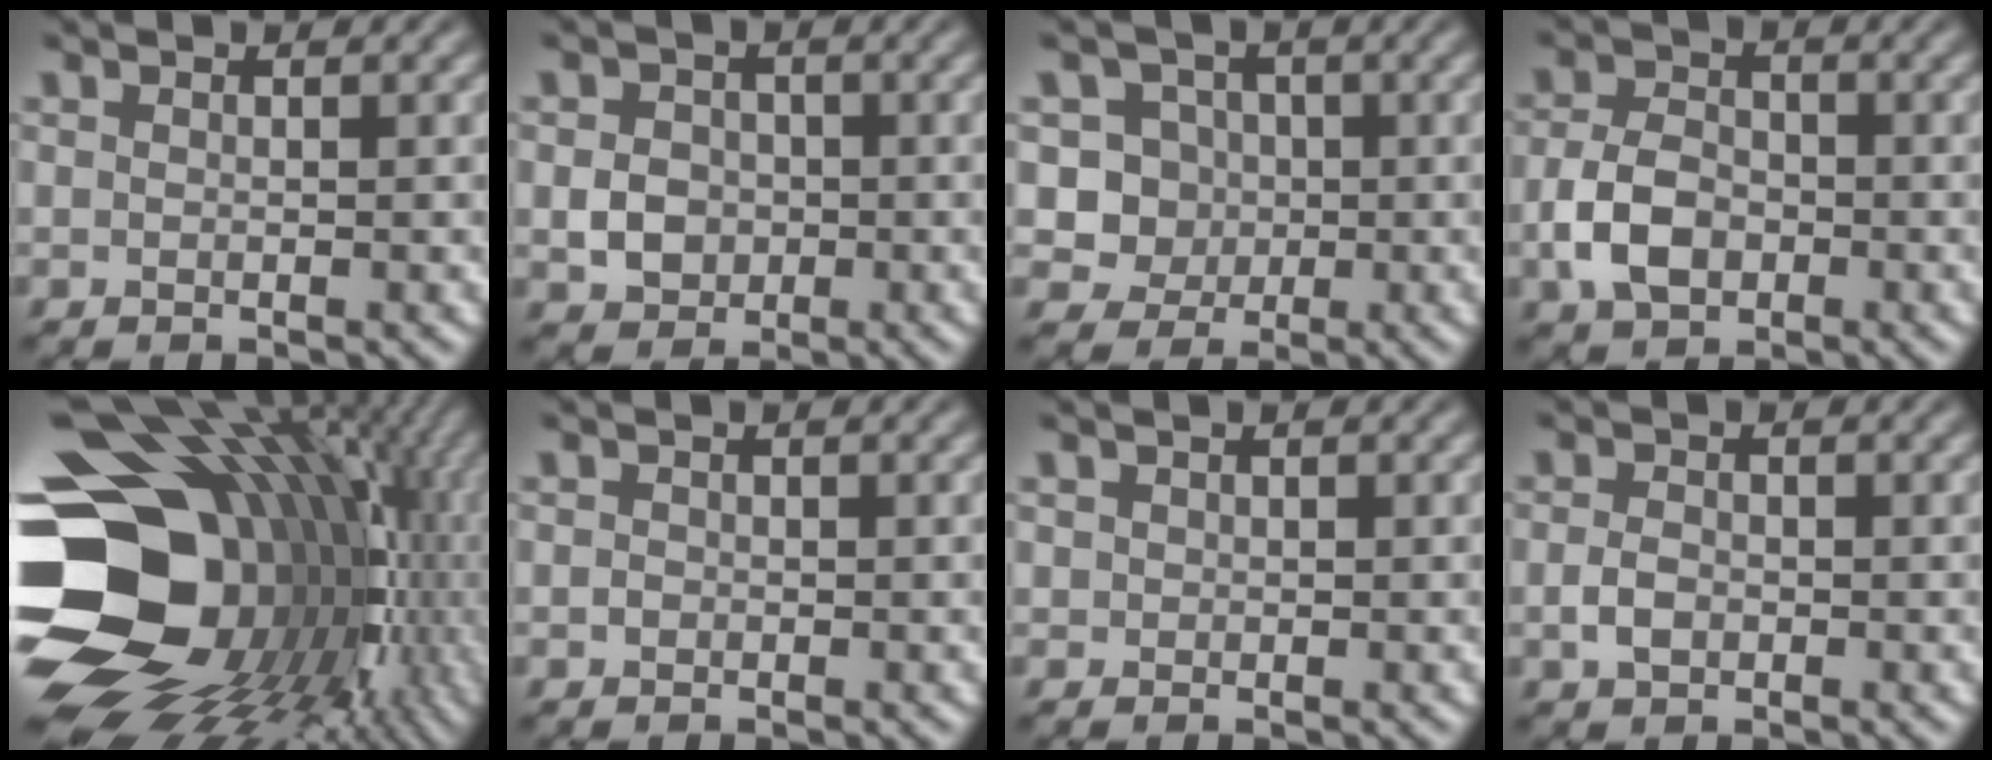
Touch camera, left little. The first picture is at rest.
{"total": 2.9, "force": [-0.4, 2.5, 1.4], "torque": [-0.022, -0.001, -0.012]}
{"total": 4.2, "force": [0.0, 4.0, 1.4], "torque": [-0.007, 0.006, -0.012]}
{"total": 4.5, "force": [-1.4, 3.1, 2.9], "torque": [-0.060, 0.001, -0.033]}
{"total": 19.7, "force": [-0.7, 15.7, 11.9], "torque": [-0.221, -0.004, 0.006]}
{"total": 0.5, "force": [-0.2, 0.5, 0.2], "torque": [-0.002, -0.002, -0.005]}
{"total": 0.6, "force": [0.2, 0.5, 0.1], "torque": [0.003, -0.003, 0.002]}
{"total": 1.8, "force": [-0.5, 1.3, 1.2], "torque": [-0.026, 0.000, -0.013]}